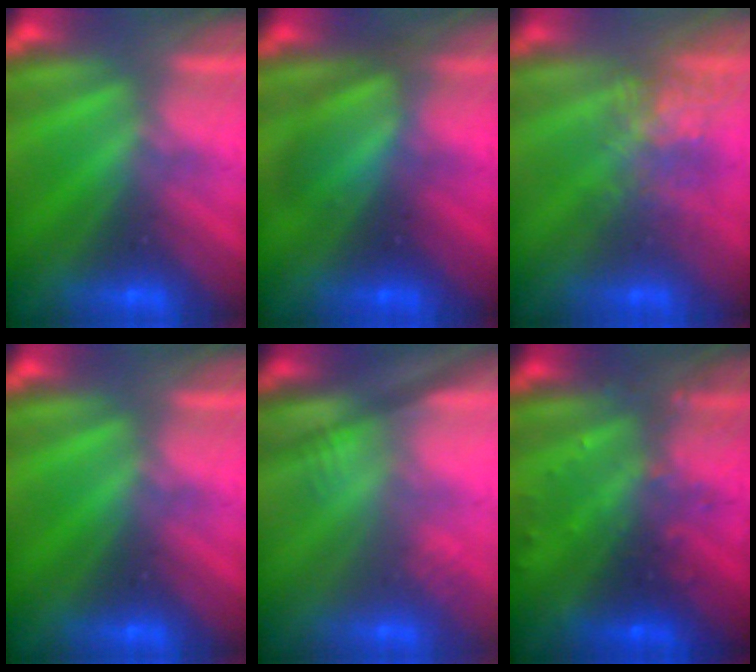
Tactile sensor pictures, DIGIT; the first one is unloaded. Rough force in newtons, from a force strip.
{"total": 3.2}
{"total": 3.7}
{"total": 0.0}
{"total": 2.5}
{"total": 3.0}